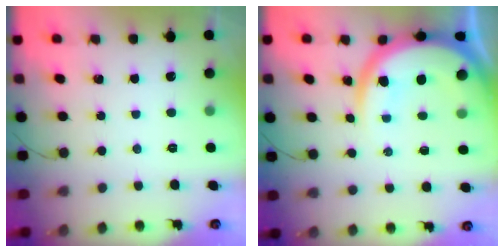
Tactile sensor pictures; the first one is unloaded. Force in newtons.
{"total": 14.6, "press": 14.5, "slide": 1.3}